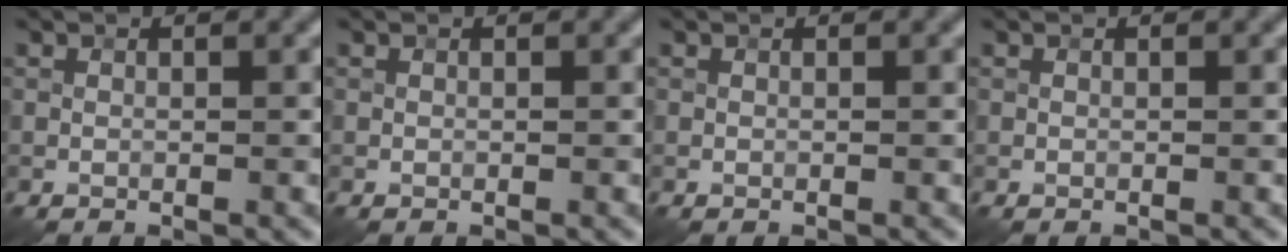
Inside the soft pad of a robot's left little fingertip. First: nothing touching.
{"total": 0.0}
{"total": 0.0}
{"total": 0.0}